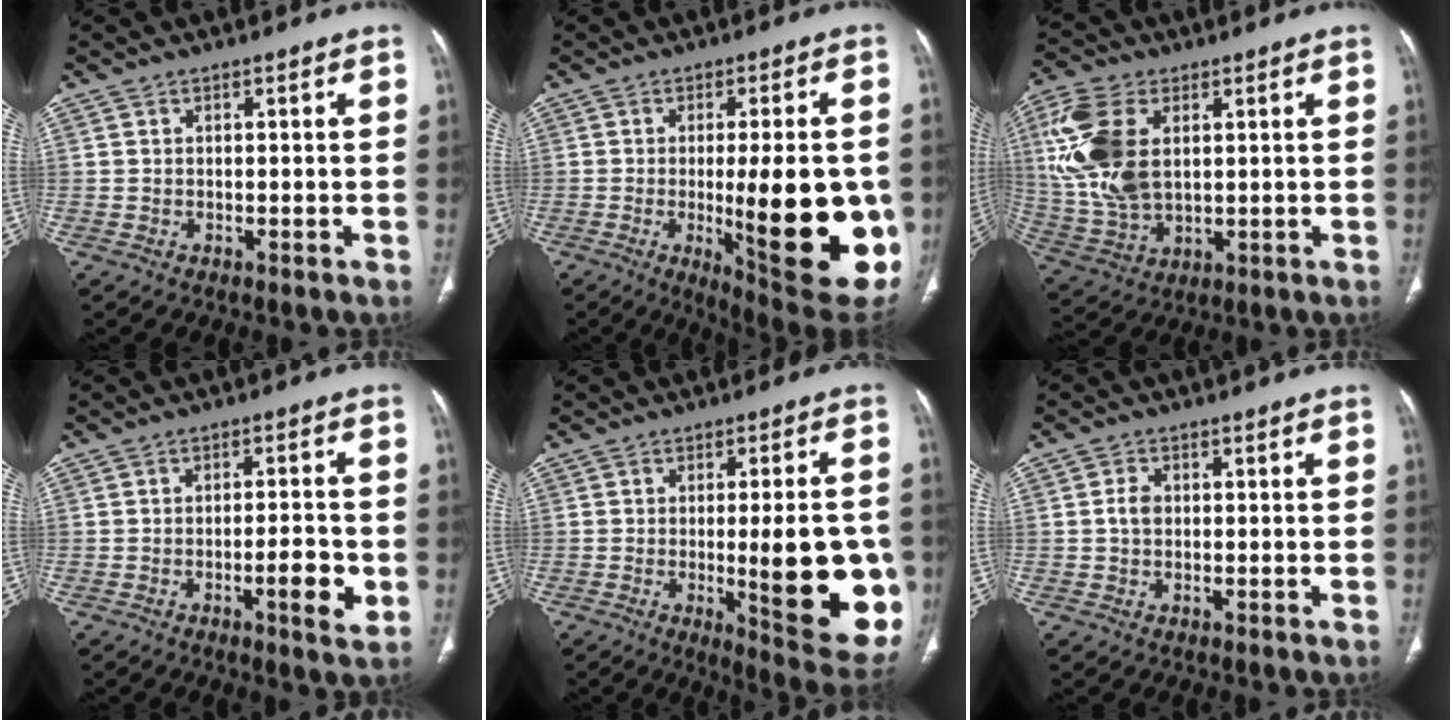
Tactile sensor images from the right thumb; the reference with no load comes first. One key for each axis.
{"total": 21.9, "fx": -3.5, "fy": 5.9, "fz": 20.8, "tx": -0.232, "ty": -0.025, "tz": -0.029}
{"total": 16.1, "fx": 3.6, "fy": 9.6, "fz": 12.4, "tx": -0.273, "ty": -0.004, "tz": 0.077}
{"total": 6.5, "fx": -1.9, "fy": 1.6, "fz": 5.9, "tx": -0.085, "ty": 0.004, "tz": -0.028}
{"total": 19.5, "fx": -2.9, "fy": 5.1, "fz": 18.6, "tx": -0.190, "ty": -0.016, "tz": -0.021}
{"total": 2.4, "fx": 0.1, "fy": 1.8, "fz": 1.6, "tx": -0.027, "ty": 0.006, "tz": -0.001}